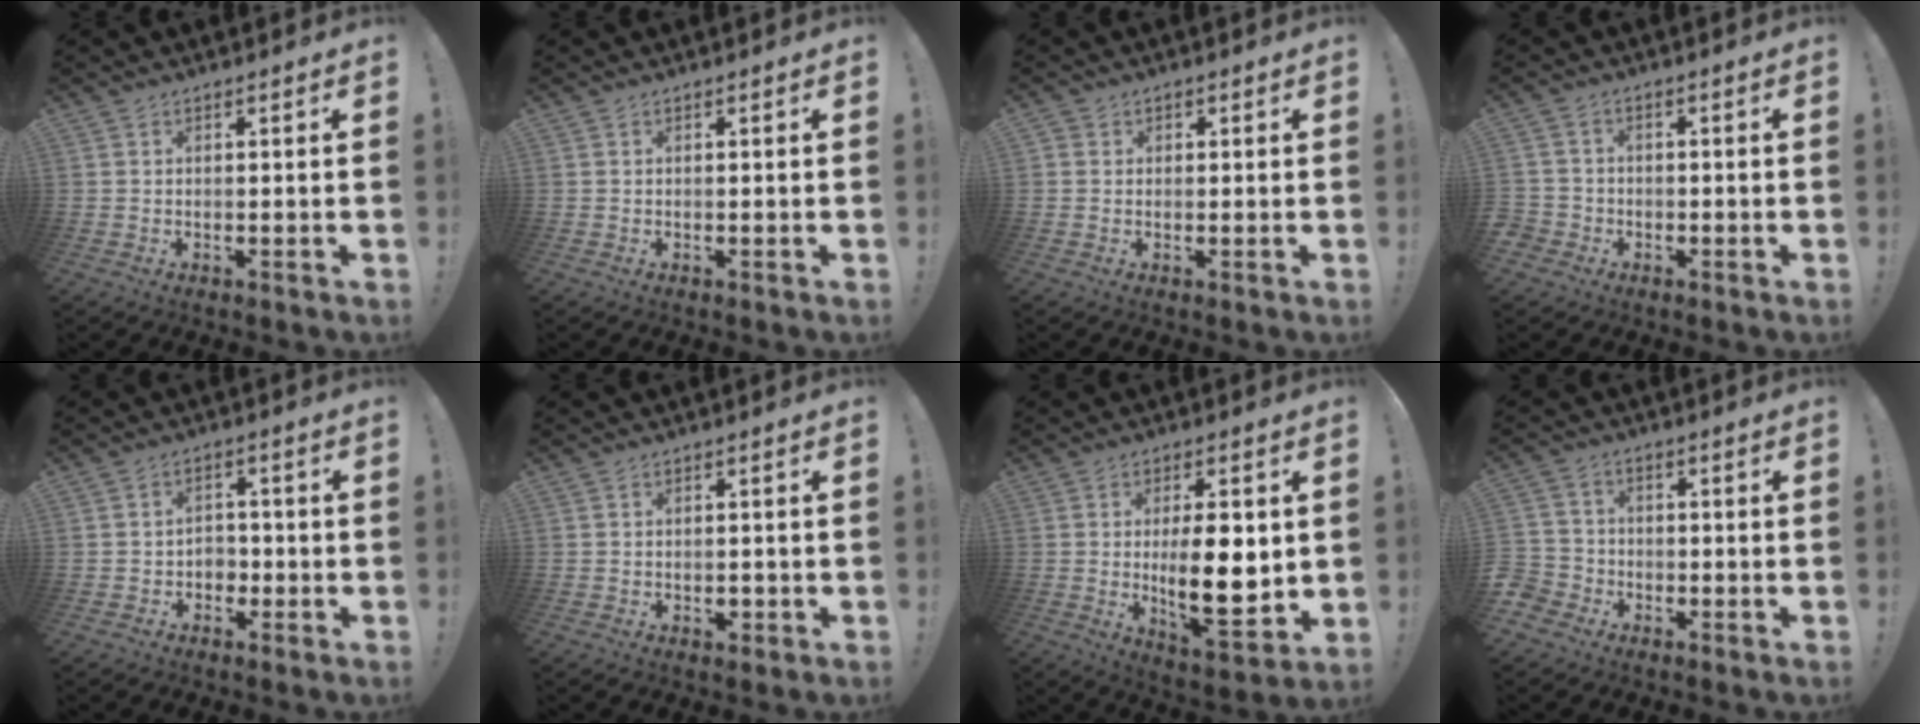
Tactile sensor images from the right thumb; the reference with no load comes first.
{"total": 0.0}
{"total": 1.3, "force": [0.0, 1.3, 0.3], "torque": [0.001, 0.002, -0.001]}
{"total": 3.5, "force": [-1.4, 3.0, 1.1], "torque": [-0.030, 0.009, -0.026]}
{"total": 4.1, "force": [-0.8, 3.7, 1.6], "torque": [-0.029, 0.002, -0.014]}
{"total": 1.9, "force": [-1.0, 1.3, 1.0], "torque": [-0.008, 0.002, -0.017]}
{"total": 16.3, "force": [0.5, 6.4, 15.0], "torque": [-0.226, -0.016, 0.008]}
{"total": 5.2, "force": [-2.9, 4.2, 1.1], "torque": [-0.032, 0.024, -0.056]}